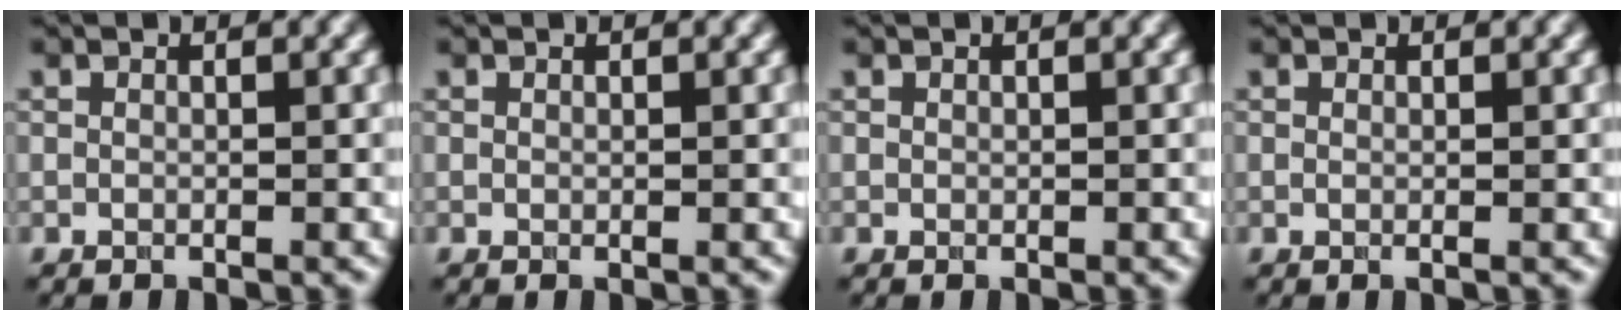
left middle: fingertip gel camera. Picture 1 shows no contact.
{"total": 0.0}
{"total": 0.0}
{"total": 0.5, "force": [0.1, 0.1, 0.5], "torque": [-0.008, -0.003, -0.002]}